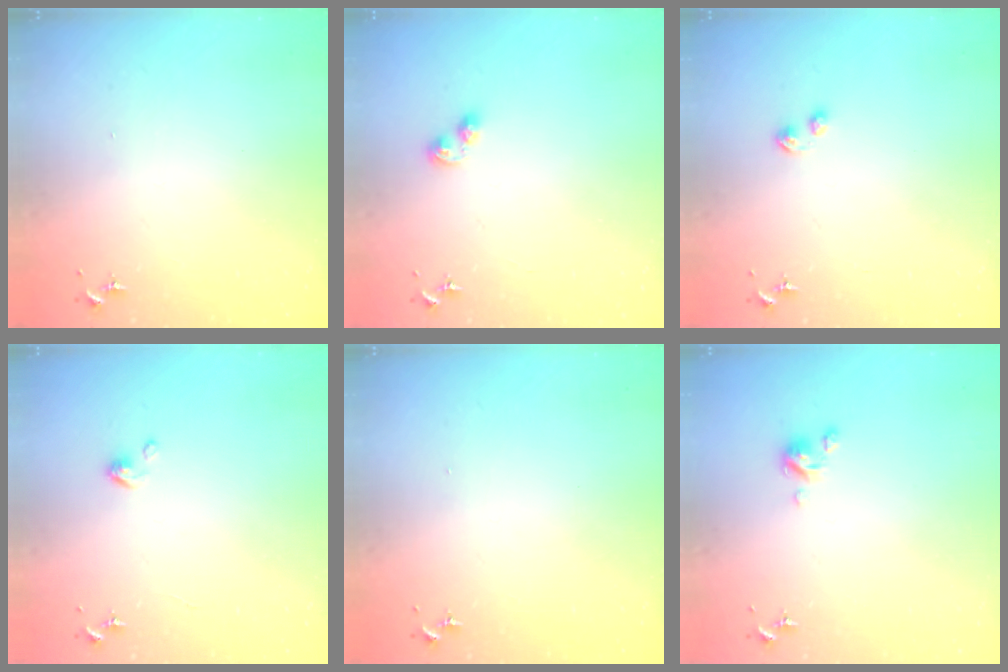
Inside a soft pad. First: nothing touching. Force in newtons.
{"total": 3.8, "press": 3.7, "slide": 0.6}
{"total": 2.9, "press": 2.9, "slide": 0.5}
{"total": 2.7, "press": 2.7, "slide": 0.2}
{"total": 0.0}
{"total": 3.4, "press": 3.4, "slide": 0.3}